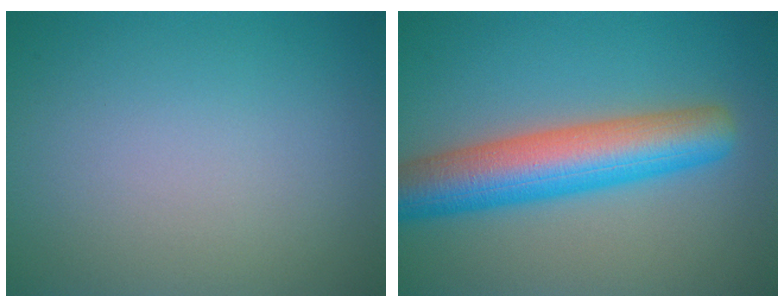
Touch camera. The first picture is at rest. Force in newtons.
{"total": 8.4, "press": 8.4, "slide": 0.3}